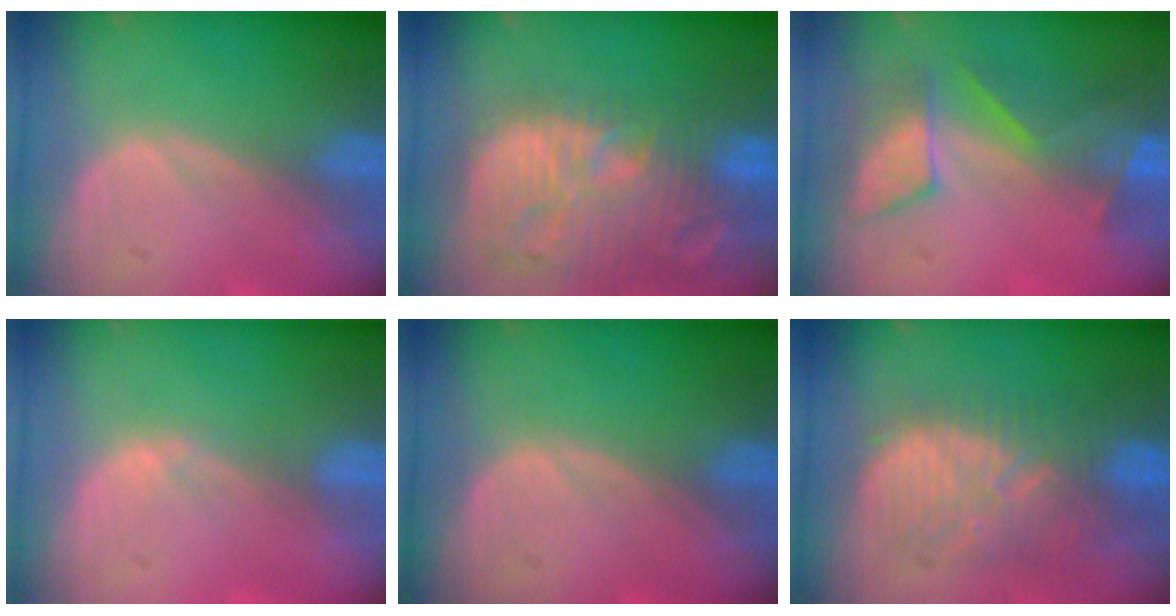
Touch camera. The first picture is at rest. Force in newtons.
{"total": 14.7, "press": 12.8, "slide": 7.2}
{"total": 8.3, "press": 7.2, "slide": 4.1}
{"total": 0.7, "press": 0.7, "slide": 0.3}
{"total": 0.0}
{"total": 9.1, "press": 9.1, "slide": 0.3}